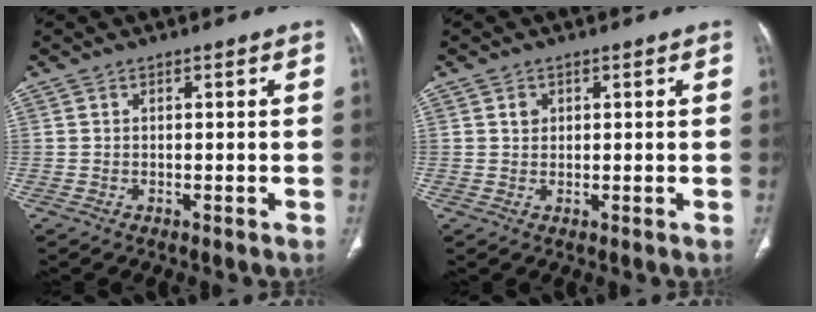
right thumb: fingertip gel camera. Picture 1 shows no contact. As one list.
[{"total": 1.5, "force": [0.6, 1.3, 0.6], "torque": [-0.002, -0.001, 0.009]}]